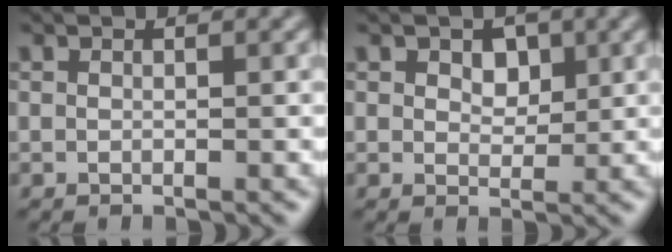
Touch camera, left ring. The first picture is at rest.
{"total": 2.3, "force": [0.8, 1.7, 1.3], "torque": [-0.024, -0.003, 0.008]}